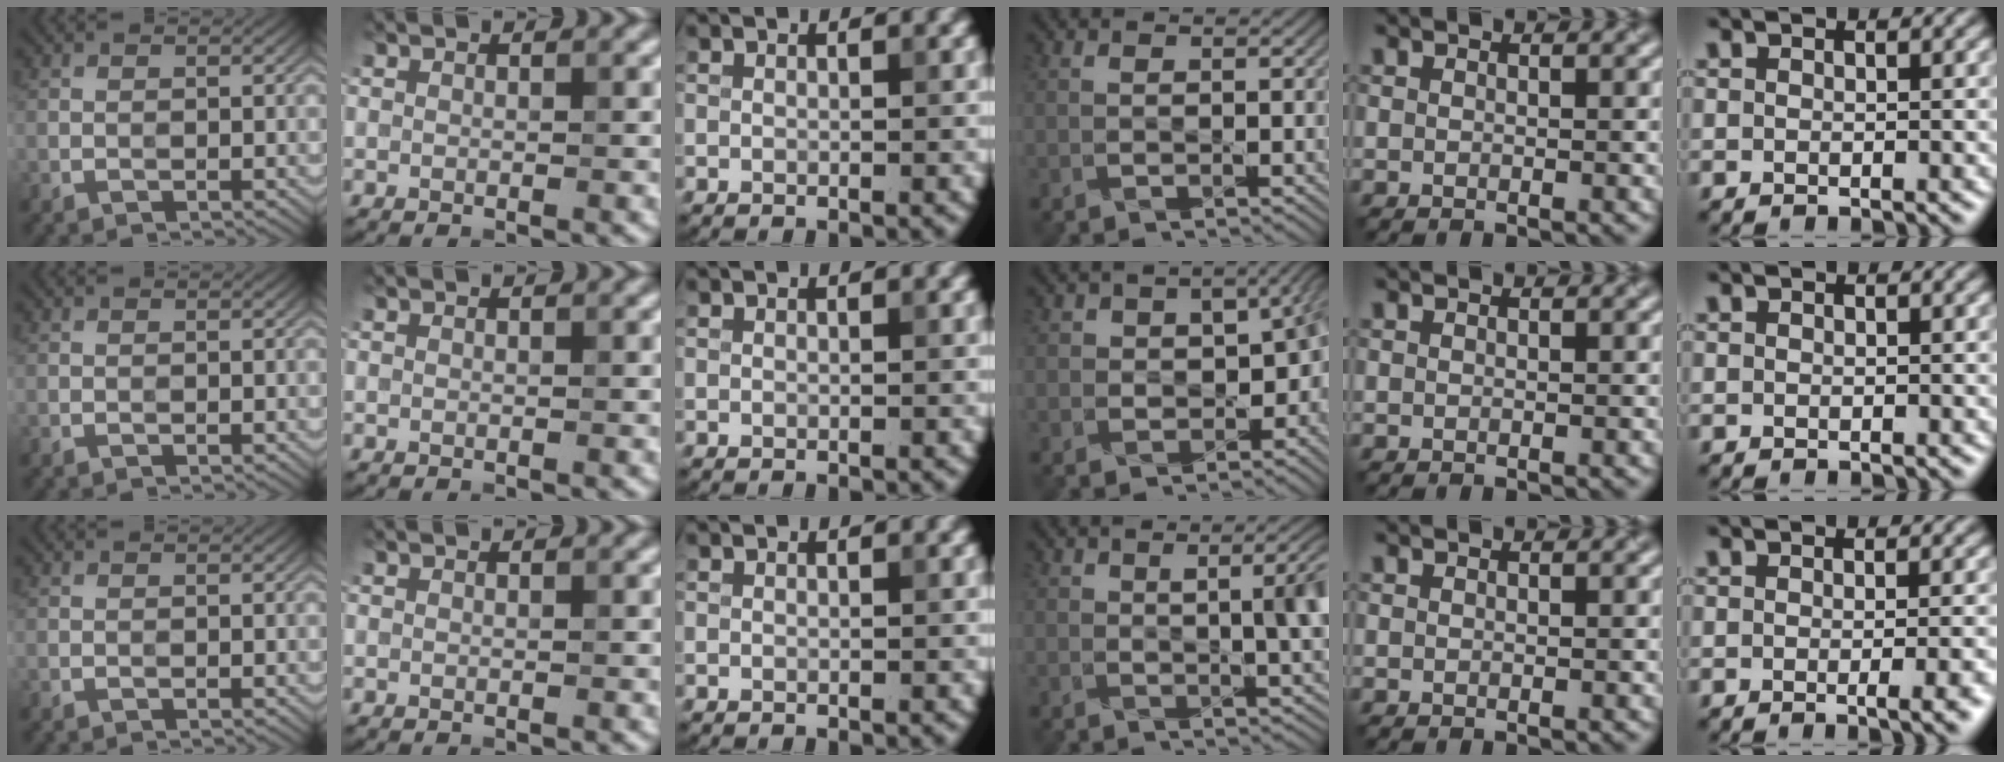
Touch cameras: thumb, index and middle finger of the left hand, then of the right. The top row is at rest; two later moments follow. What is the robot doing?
{"motion": "shake", "object": "plastic piggy bank"}